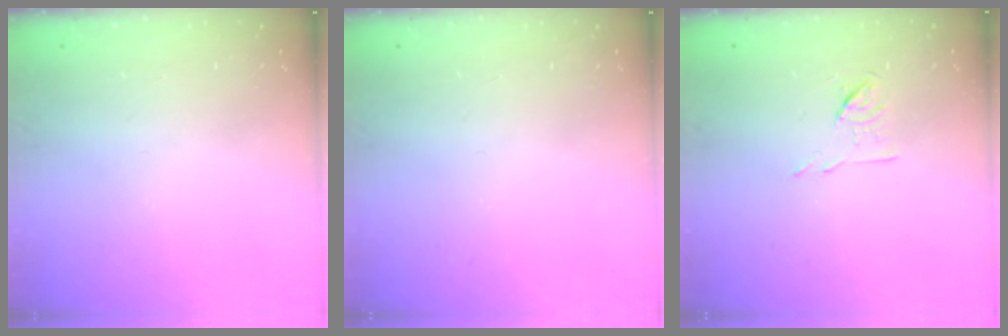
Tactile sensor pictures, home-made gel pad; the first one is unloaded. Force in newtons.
{"total": 0.0}
{"total": 5.8, "press": 5.7, "slide": 1.2}